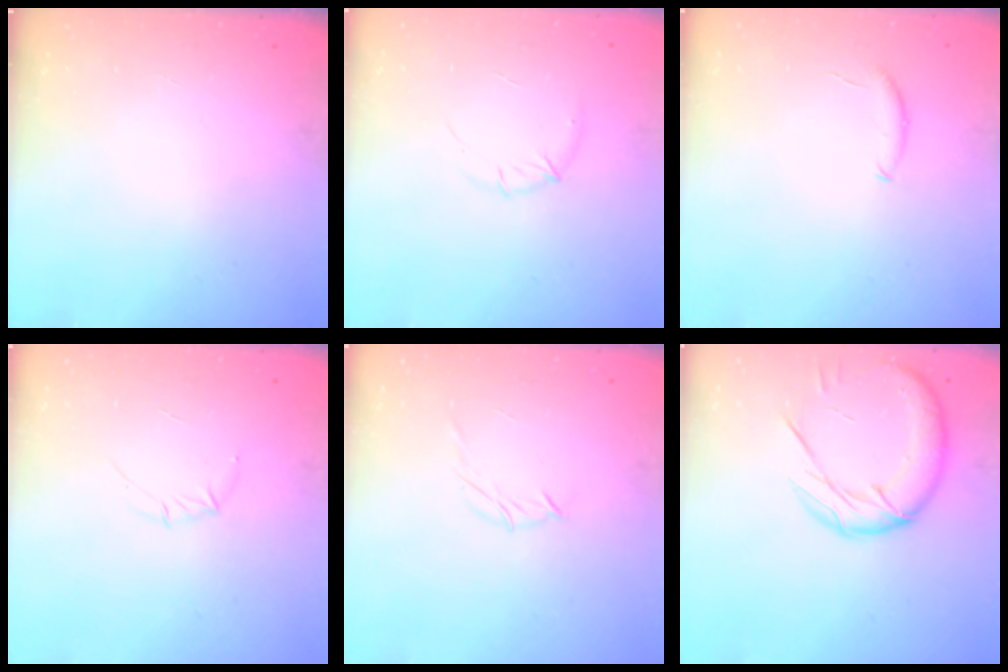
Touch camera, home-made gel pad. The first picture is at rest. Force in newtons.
{"total": 5.7, "press": 5.5, "slide": 1.6}
{"total": 5.3, "press": 5.2, "slide": 0.6}
{"total": 4.1, "press": 3.9, "slide": 1.0}
{"total": 3.9, "press": 3.8, "slide": 0.8}
{"total": 18.4, "press": 18.2, "slide": 2.8}